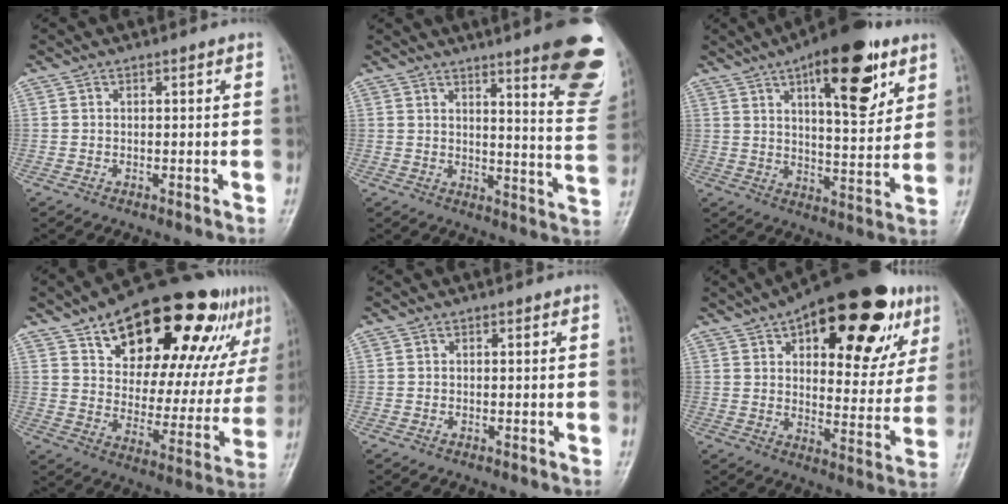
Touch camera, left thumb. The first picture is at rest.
{"total": 17.8, "force": [10.8, 3.1, 13.8], "torque": [-0.135, -0.068, 0.130]}
{"total": 18.0, "force": [9.2, 6.7, 13.9], "torque": [-0.168, -0.036, 0.135]}
{"total": 28.6, "force": [16.1, 12.8, 19.9], "torque": [-0.256, -0.023, 0.241]}
{"total": 0.0}
{"total": 27.0, "force": [13.6, 11.9, 20.1], "torque": [-0.245, -0.015, 0.194]}